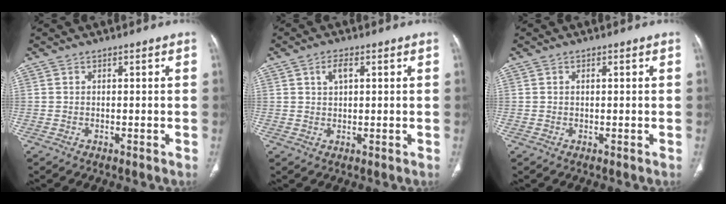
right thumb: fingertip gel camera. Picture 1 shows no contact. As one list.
[{"total": 3.0, "force": [1.2, 1.6, 2.2], "torque": [-0.038, 0.003, 0.022]}, {"total": 0.5, "force": [0.1, 0.3, 0.4], "torque": [-0.012, 0.002, 0.003]}]